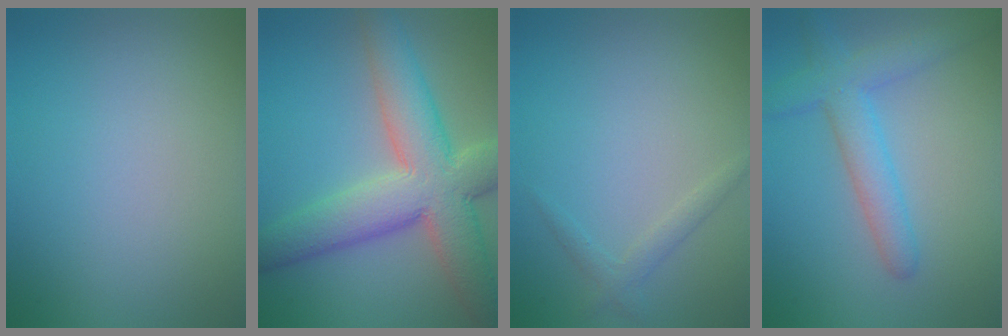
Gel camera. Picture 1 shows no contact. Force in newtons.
{"total": 9.8, "press": 9.7, "slide": 0.7}
{"total": 1.3, "press": 1.3, "slide": 0.1}
{"total": 4.3, "press": 4.3, "slide": 0.3}